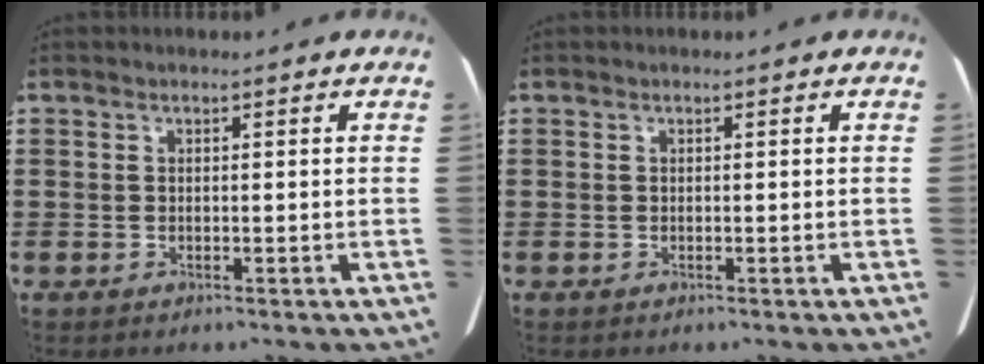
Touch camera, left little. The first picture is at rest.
{"total": 0.0}